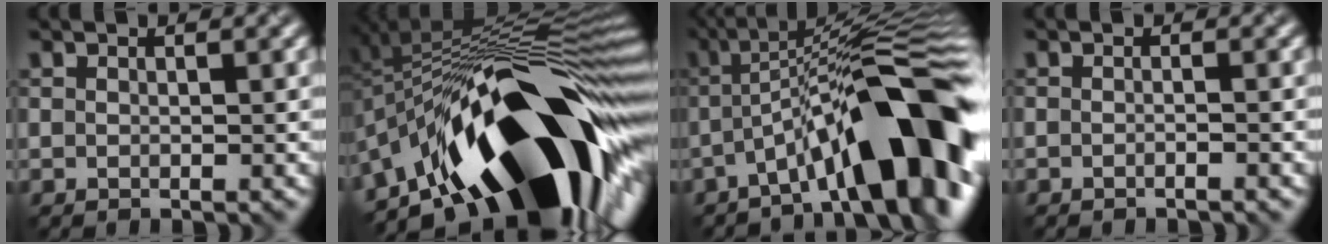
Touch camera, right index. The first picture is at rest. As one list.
[{"total": 18.6, "force": [-6.8, 7.3, 15.6], "torque": [-0.227, 0.015, -0.130]}, {"total": 12.8, "force": [-5.2, 3.2, 11.2], "torque": [-0.154, 0.018, -0.084]}, {"total": 1.0, "force": [-1.0, 0.1, 0.2], "torque": [0.000, -0.004, -0.020]}]